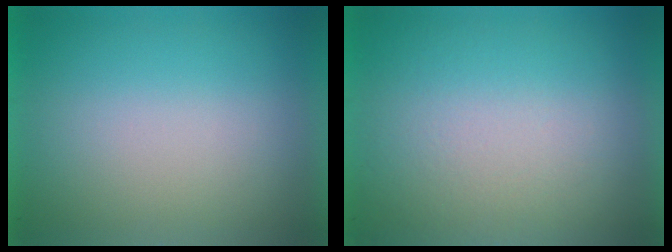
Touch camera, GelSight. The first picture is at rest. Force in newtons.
{"total": 4.0}